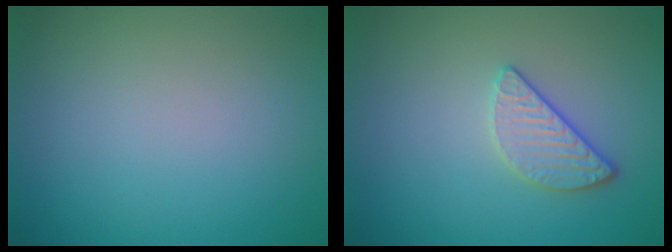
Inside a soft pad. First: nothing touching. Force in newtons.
{"total": 2.4, "press": 2.2, "slide": 0.9}